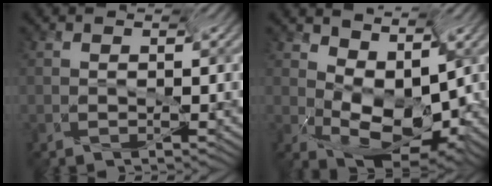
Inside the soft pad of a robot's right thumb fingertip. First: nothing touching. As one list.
[{"total": 7.1, "force": [-3.0, 3.9, 5.1], "torque": [-0.105, -0.006, -0.031]}]